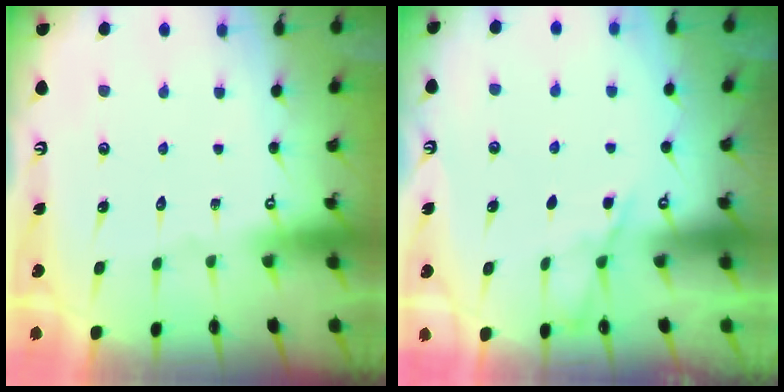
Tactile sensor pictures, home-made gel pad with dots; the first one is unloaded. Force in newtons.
{"total": 4.0, "press": 4.0, "slide": 0.4}